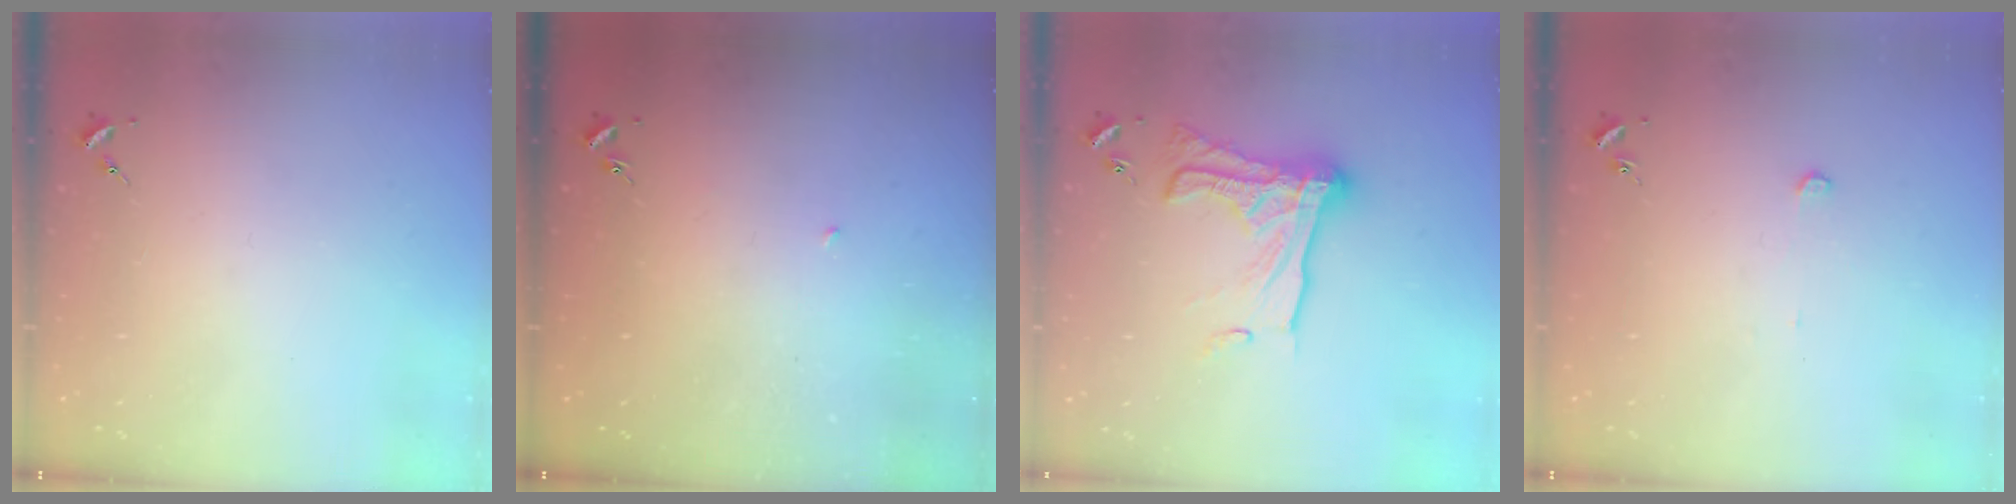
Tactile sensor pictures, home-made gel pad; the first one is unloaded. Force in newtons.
{"total": 2.3, "press": 2.3, "slide": 0.1}
{"total": 19.0, "press": 18.9, "slide": 1.6}
{"total": 2.4, "press": 2.4, "slide": 0.2}